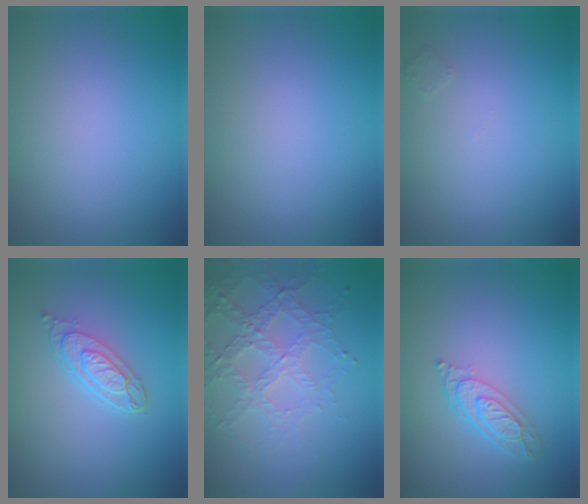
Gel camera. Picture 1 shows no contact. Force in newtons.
{"total": 0.0}
{"total": 0.7, "press": 0.7, "slide": 0.0}
{"total": 4.1, "press": 3.1, "slide": 2.6}
{"total": 3.4, "press": 3.4, "slide": 0.6}
{"total": 3.8, "press": 2.9, "slide": 2.4}